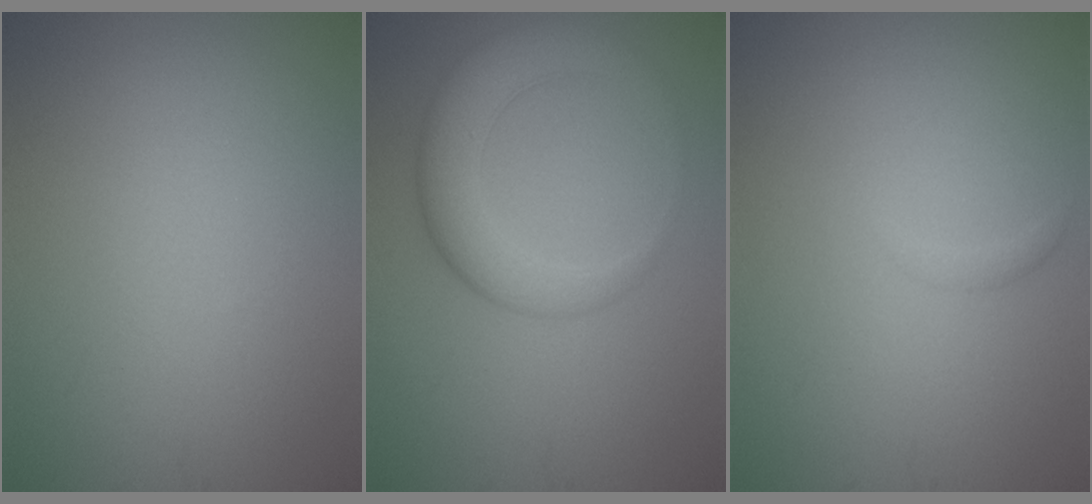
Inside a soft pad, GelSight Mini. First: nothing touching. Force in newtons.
{"total": 5.1, "press": 5.1, "slide": 0.2}
{"total": 0.6, "press": 0.6, "slide": 0.1}